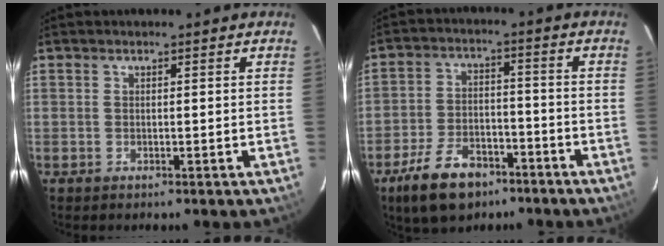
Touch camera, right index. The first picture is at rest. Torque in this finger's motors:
{"motor_torque": [0.16, -0.10, -0.15, -0.13]}